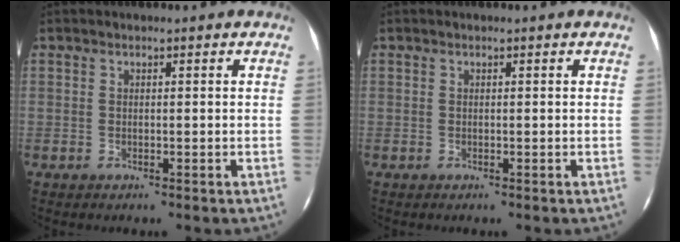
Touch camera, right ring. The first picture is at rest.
{"total": 0.0}